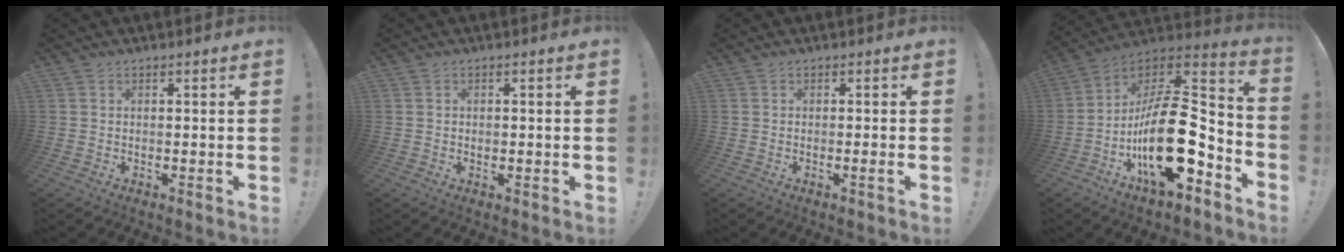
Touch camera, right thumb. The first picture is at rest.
{"total": 0.7, "force": [-0.2, 0.7, 0.2], "torque": [0.004, 0.000, -0.005]}
{"total": 1.5, "force": [-0.3, -0.3, 1.4], "torque": [-0.023, -0.001, -0.005]}
{"total": 26.4, "force": [-6.4, 13.3, 21.8], "torque": [-0.372, 0.040, -0.093]}